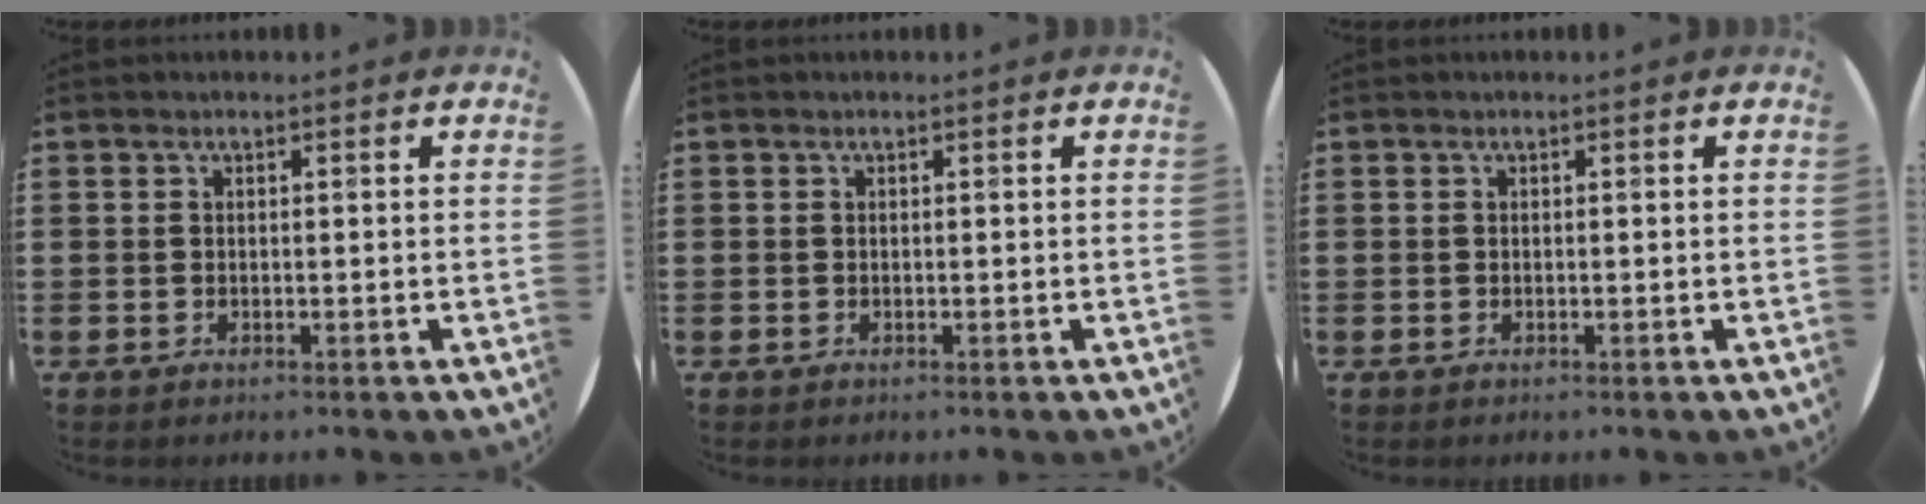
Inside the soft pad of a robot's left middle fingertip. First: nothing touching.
{"total": 0.0}
{"total": 0.0}